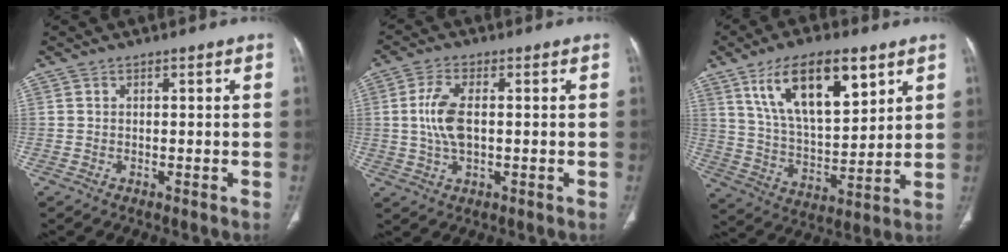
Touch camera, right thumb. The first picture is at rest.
{"total": 7.3, "force": [0.4, 3.7, 6.3], "torque": [-0.139, 0.003, 0.007]}
{"total": 18.3, "force": [9.4, 7.9, 13.7], "torque": [-0.204, -0.037, 0.176]}